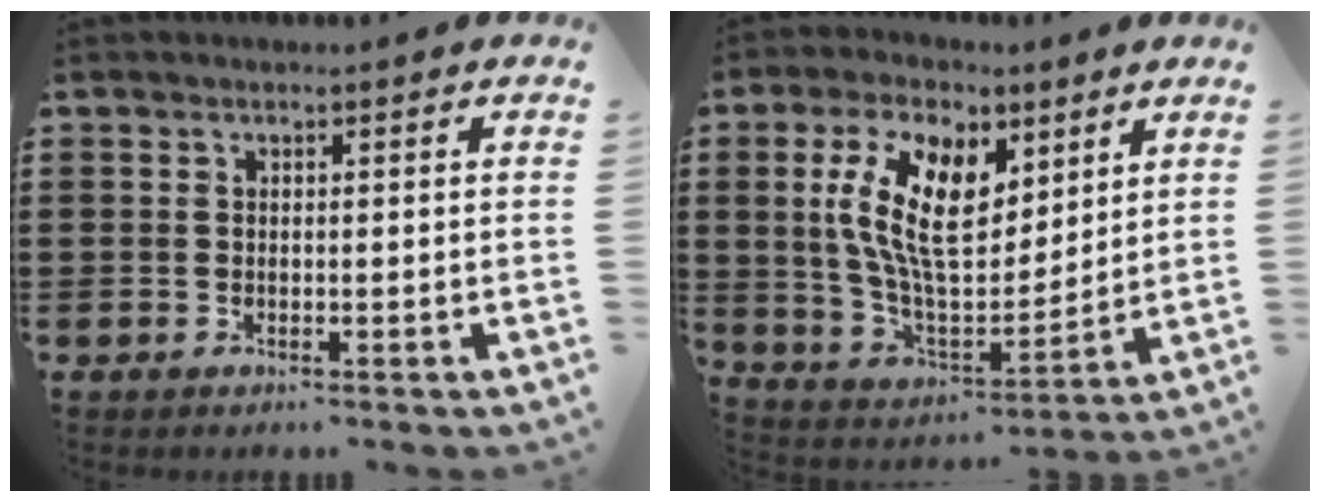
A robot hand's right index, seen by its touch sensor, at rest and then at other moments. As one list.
[{"total": 12.4, "force": [4.9, 6.0, 9.6], "torque": [-0.205, 0.004, 0.094]}]